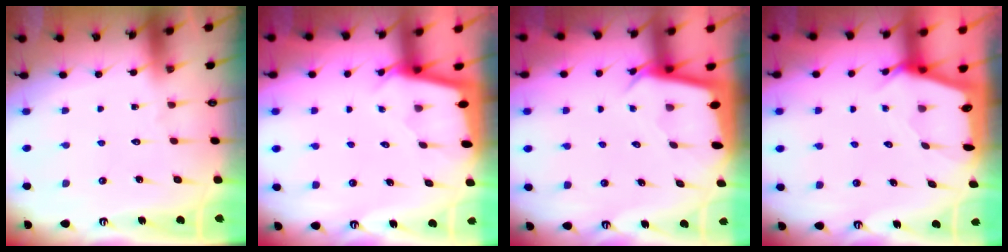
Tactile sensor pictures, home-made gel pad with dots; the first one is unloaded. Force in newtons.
{"total": 1.9, "press": 1.9, "slide": 0.1}
{"total": 2.8, "press": 2.8, "slide": 0.0}
{"total": 2.4, "press": 2.4, "slide": 0.3}